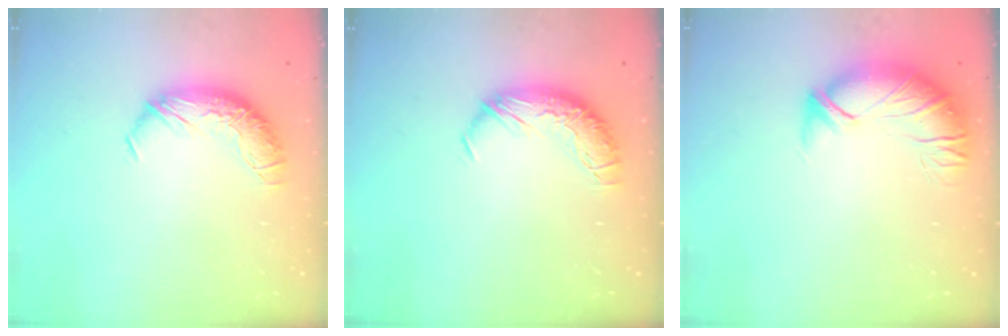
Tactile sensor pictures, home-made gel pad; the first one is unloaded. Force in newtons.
{"total": 0.0}
{"total": 2.8, "press": 1.2, "slide": 2.5}